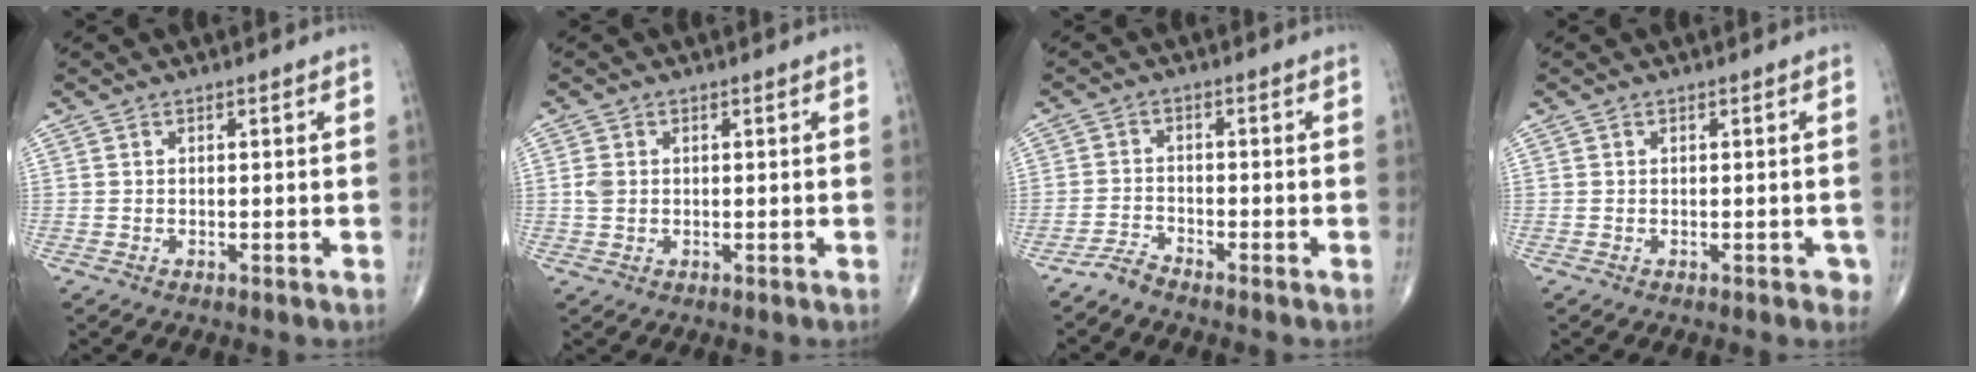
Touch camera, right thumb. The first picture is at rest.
{"total": 2.1, "force": [0.2, 1.6, 1.3], "torque": [-0.027, 0.002, 0.003]}
{"total": 2.4, "force": [-2.4, 0.0, 0.2], "torque": [-0.006, -0.002, -0.054]}
{"total": 1.4, "force": [-0.4, 1.1, 0.9], "torque": [0.002, 0.003, -0.006]}